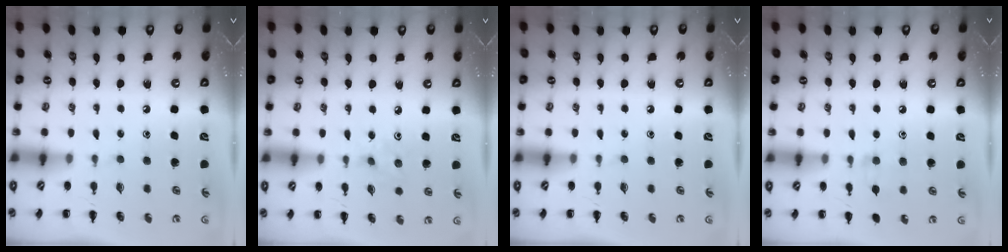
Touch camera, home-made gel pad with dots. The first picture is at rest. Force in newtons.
{"total": 3.2, "press": 2.9, "slide": 1.2}
{"total": 0.0}
{"total": 5.5, "press": 5.0, "slide": 2.2}